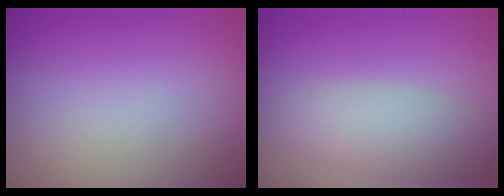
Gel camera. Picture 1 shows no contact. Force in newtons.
{"total": 3.9, "press": 3.9, "slide": 0.1}